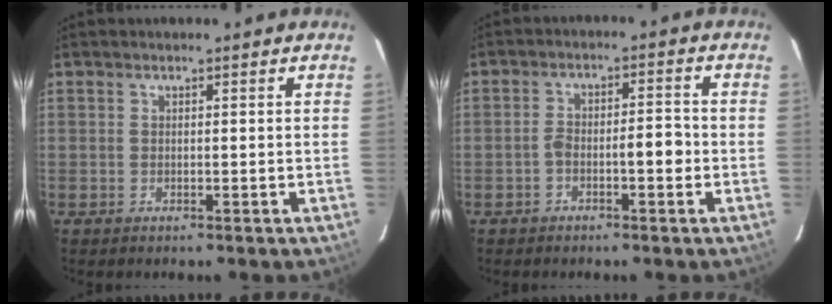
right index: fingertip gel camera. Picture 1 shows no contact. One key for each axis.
{"total": 4.5, "fx": -1.6, "fy": 1.3, "fz": 4.0, "tx": -0.068, "ty": 0.022, "tz": -0.024}